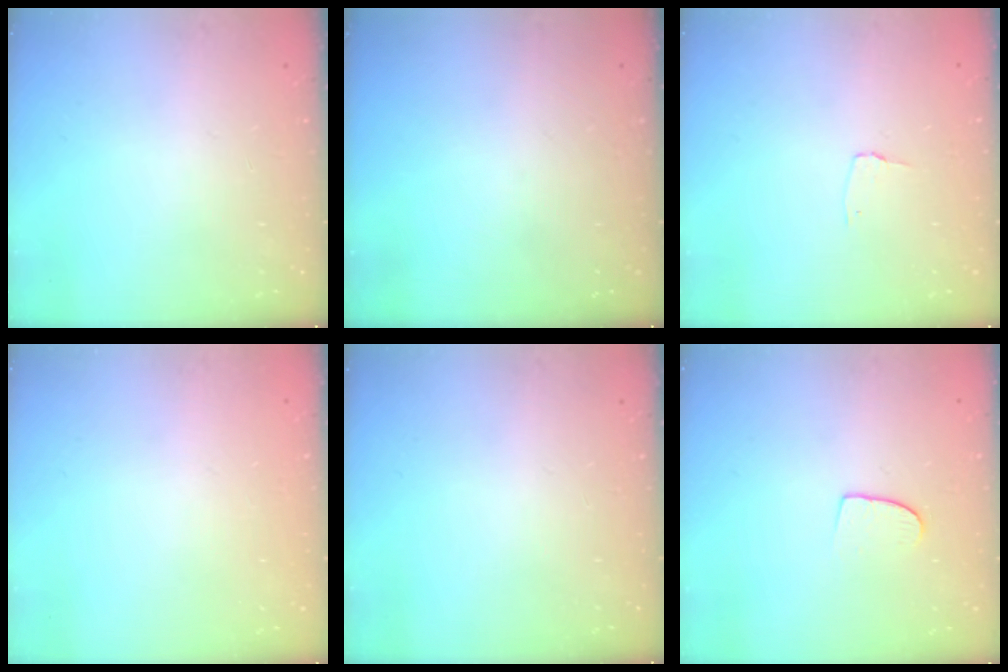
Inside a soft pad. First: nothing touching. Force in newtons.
{"total": 0.0}
{"total": 2.7, "press": 2.7, "slide": 0.3}
{"total": 0.0}
{"total": 0.0}
{"total": 6.8, "press": 6.7, "slide": 0.5}